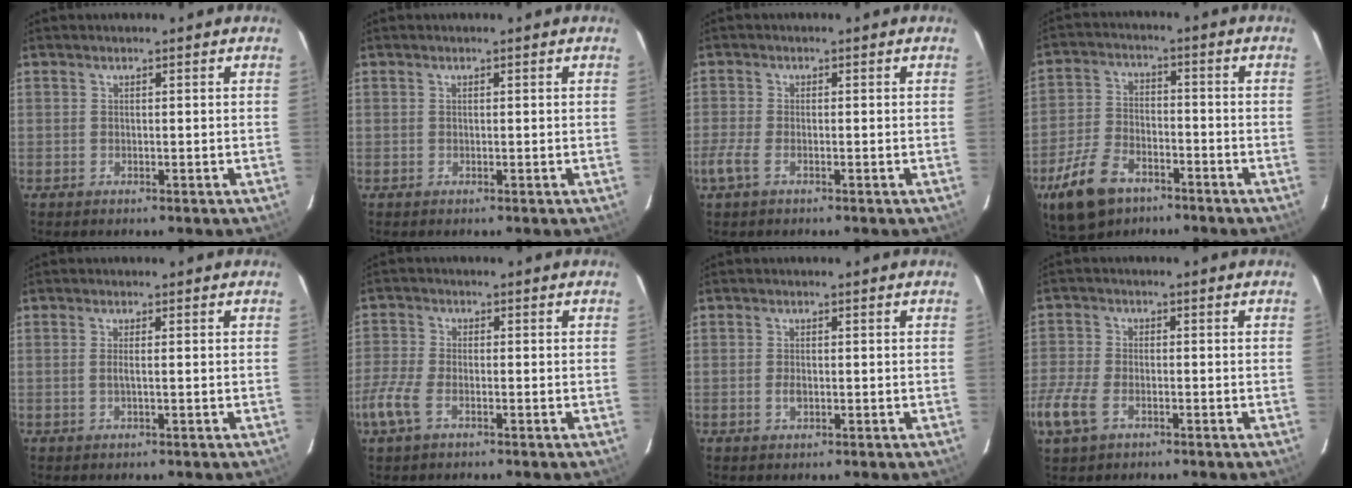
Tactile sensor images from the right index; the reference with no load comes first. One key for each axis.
{"total": 0.0}
{"total": 3.4, "fx": -1.9, "fy": 1.3, "fz": 2.6, "tx": -0.064, "ty": -0.006, "tz": -0.040}
{"total": 12.4, "fx": -7.7, "fy": 6.8, "fz": 6.9, "tx": -0.167, "ty": -0.004, "tz": -0.141}
{"total": 1.2, "fx": -0.1, "fy": -0.2, "fz": 1.2, "tx": -0.023, "ty": 0.000, "tz": -0.003}
{"total": 6.0, "fx": -3.1, "fy": 2.8, "fz": 4.3, "tx": -0.111, "ty": -0.006, "tz": -0.065}
{"total": 1.5, "fx": -0.4, "fy": 1.0, "fz": 1.1, "tx": -0.024, "ty": -0.001, "tz": -0.006}
{"total": 8.9, "fx": -4.4, "fy": 5.2, "fz": 5.8, "tx": -0.149, "ty": -0.010, "tz": -0.090}